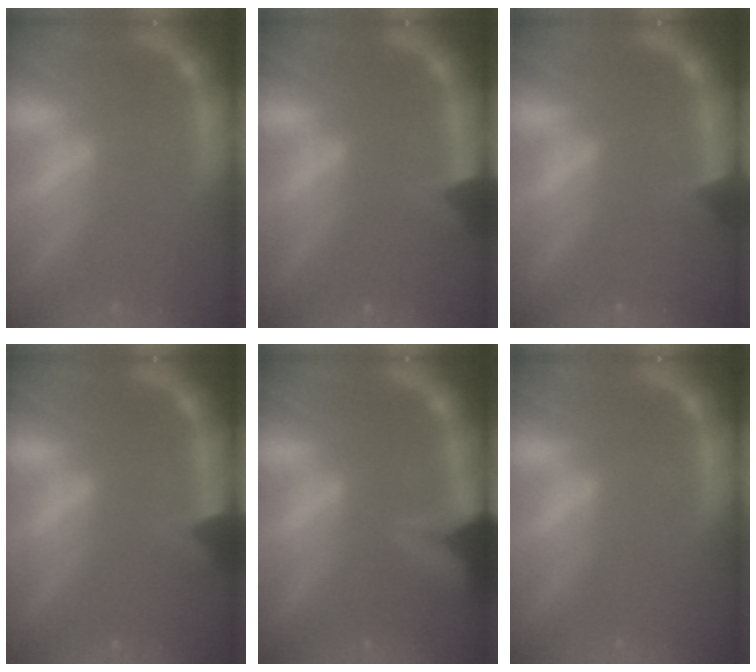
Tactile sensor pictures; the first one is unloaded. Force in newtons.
{"total": 2.4}
{"total": 1.4}
{"total": 2.4}
{"total": 7.5}
{"total": 0.0}